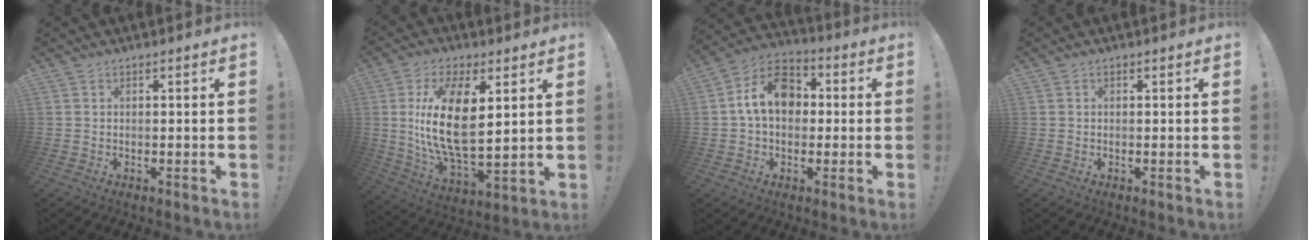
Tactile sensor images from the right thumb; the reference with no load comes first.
{"total": 19.2, "force": [3.9, 9.2, 16.4], "torque": [-0.325, -0.020, 0.066]}
{"total": 14.1, "force": [2.0, 10.4, 9.4], "torque": [-0.138, 0.019, 0.044]}
{"total": 0.0}